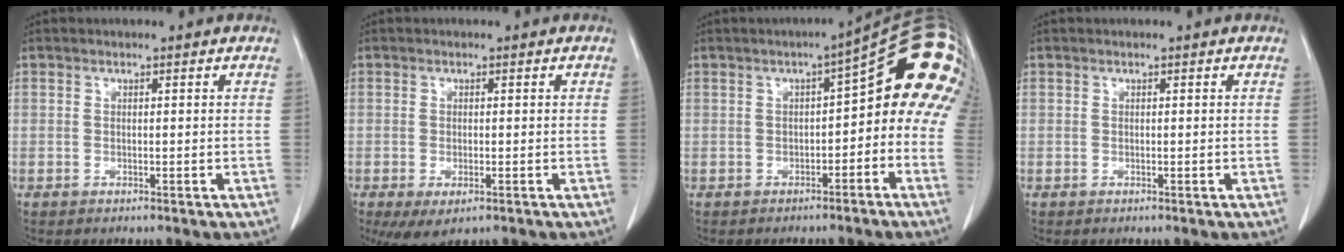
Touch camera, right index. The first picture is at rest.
{"total": 5.0, "force": [-2.6, 2.0, 3.8], "torque": [-0.060, -0.015, -0.036]}
{"total": 14.8, "force": [2.0, 4.7, 13.9], "torque": [-0.185, 0.037, 0.016]}
{"total": 0.0}